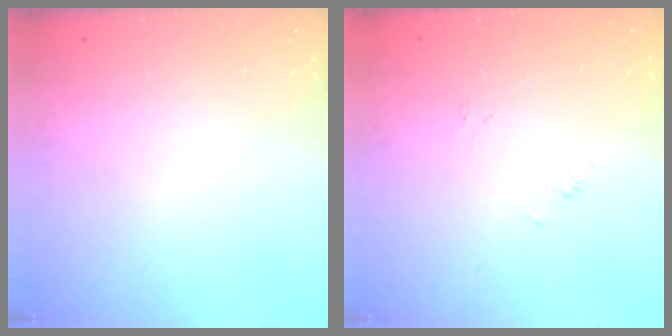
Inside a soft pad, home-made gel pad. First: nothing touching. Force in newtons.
{"total": 0.0}